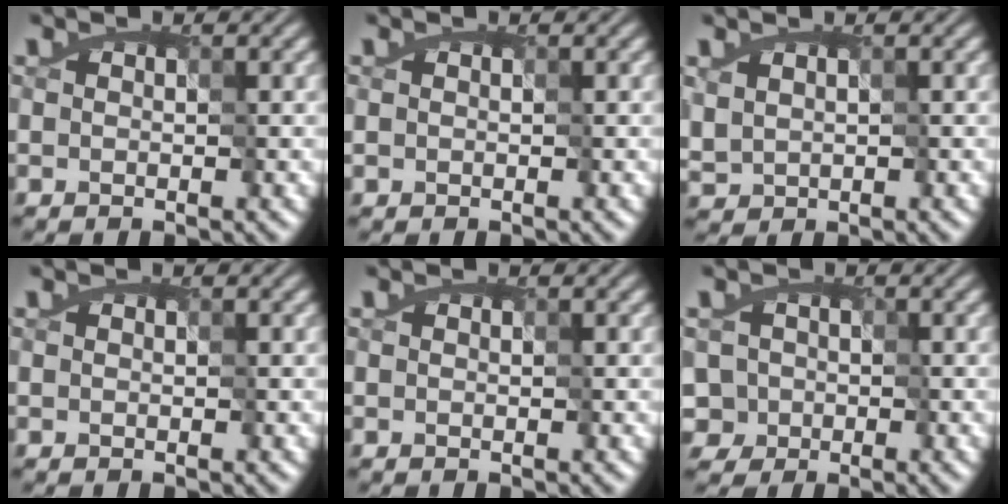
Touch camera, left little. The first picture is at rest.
{"total": 0.0}
{"total": 1.1, "force": [0.3, 1.0, 0.5], "torque": [-0.029, -0.006, 0.027]}
{"total": 0.0}
{"total": 0.0}
{"total": 3.7, "force": [-0.8, 3.3, 1.5], "torque": [-0.021, 0.009, -0.026]}